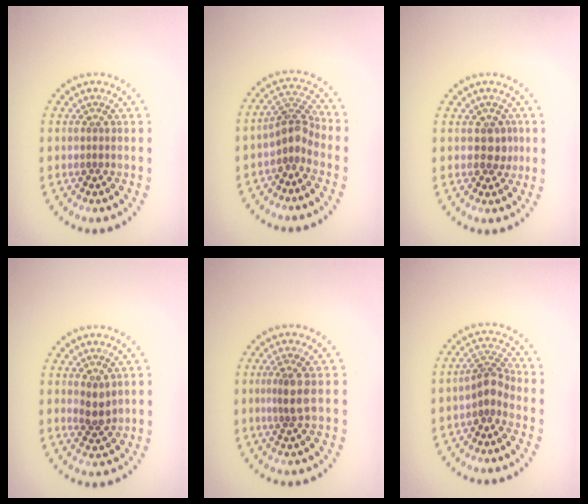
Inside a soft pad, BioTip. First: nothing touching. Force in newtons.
{"total": 2.7, "press": 2.1, "slide": 1.7}
{"total": 1.7, "press": 1.6, "slide": 0.6}
{"total": 1.6, "press": 1.5, "slide": 0.8}
{"total": 2.2, "press": 1.6, "slide": 1.4}
{"total": 2.4, "press": 1.8, "slide": 1.6}